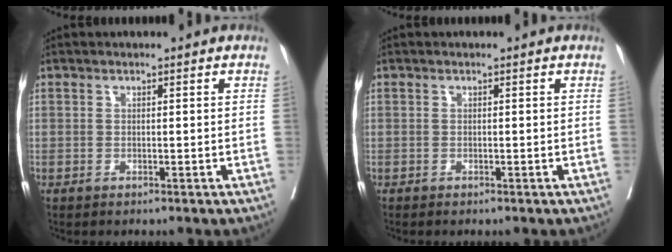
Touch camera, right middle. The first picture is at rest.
{"total": 0.0}